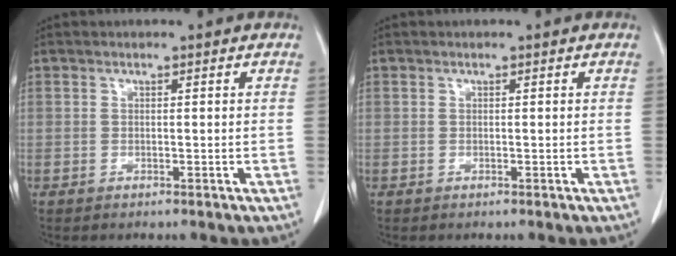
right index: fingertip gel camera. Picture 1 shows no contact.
{"total": 0.0}